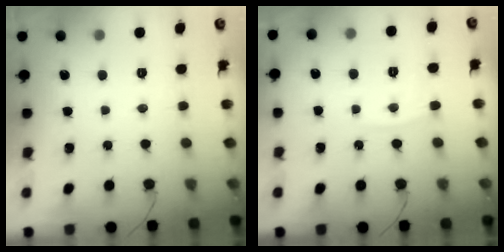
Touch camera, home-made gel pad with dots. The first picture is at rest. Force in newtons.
{"total": 5.8, "press": 5.8, "slide": 0.3}